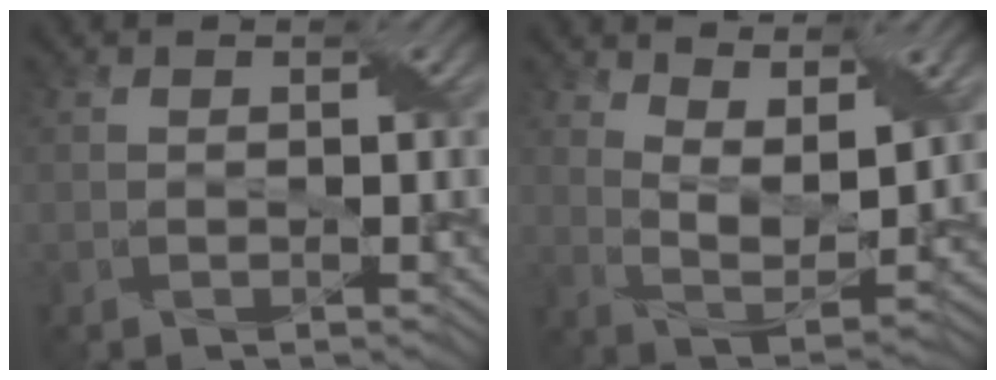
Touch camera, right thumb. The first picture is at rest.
{"total": 7.6, "force": [5.6, 1.9, 4.8], "torque": [-0.098, -0.014, 0.110]}